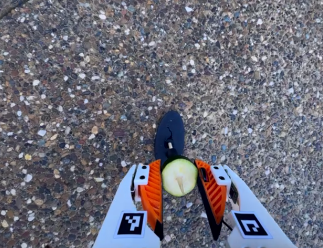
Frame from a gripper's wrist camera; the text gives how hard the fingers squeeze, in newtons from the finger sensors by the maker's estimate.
{"total": 9.4, "left": 9.5, "right": 9.3}